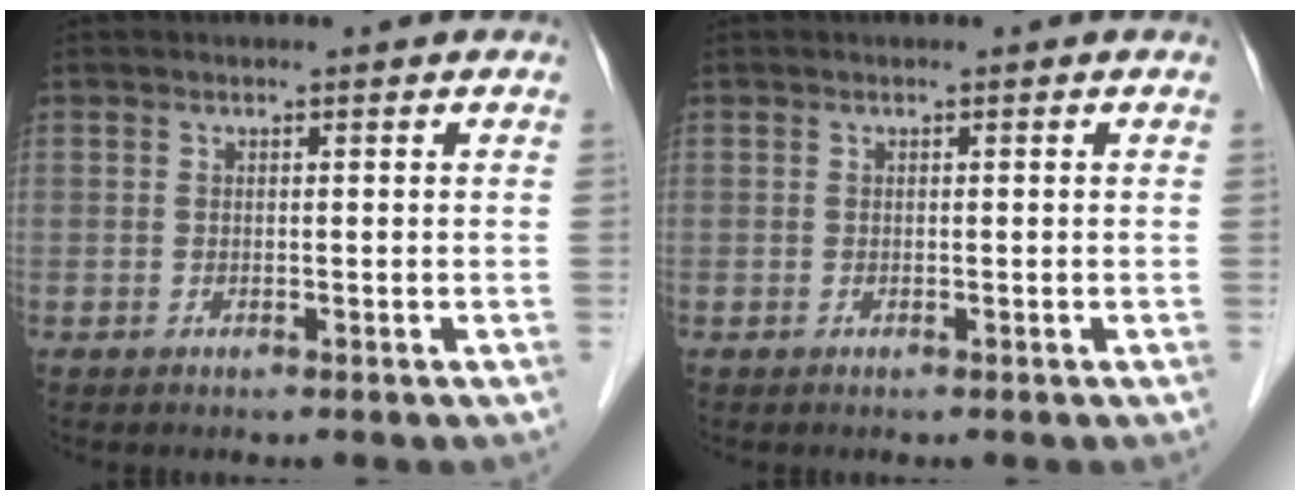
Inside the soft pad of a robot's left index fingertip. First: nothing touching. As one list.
[{"total": 0.0}]